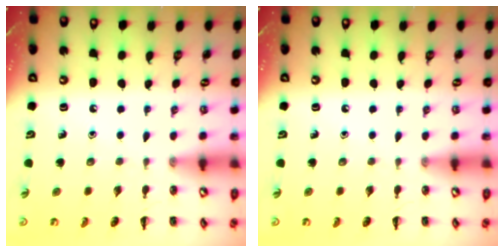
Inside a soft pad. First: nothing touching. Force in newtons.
{"total": 0.0}